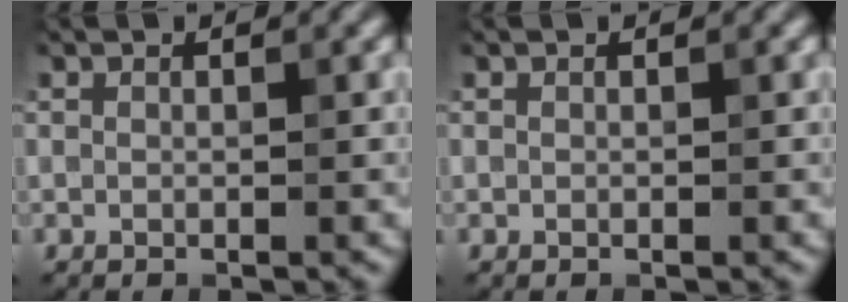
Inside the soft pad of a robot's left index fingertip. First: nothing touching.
{"total": 0.0}